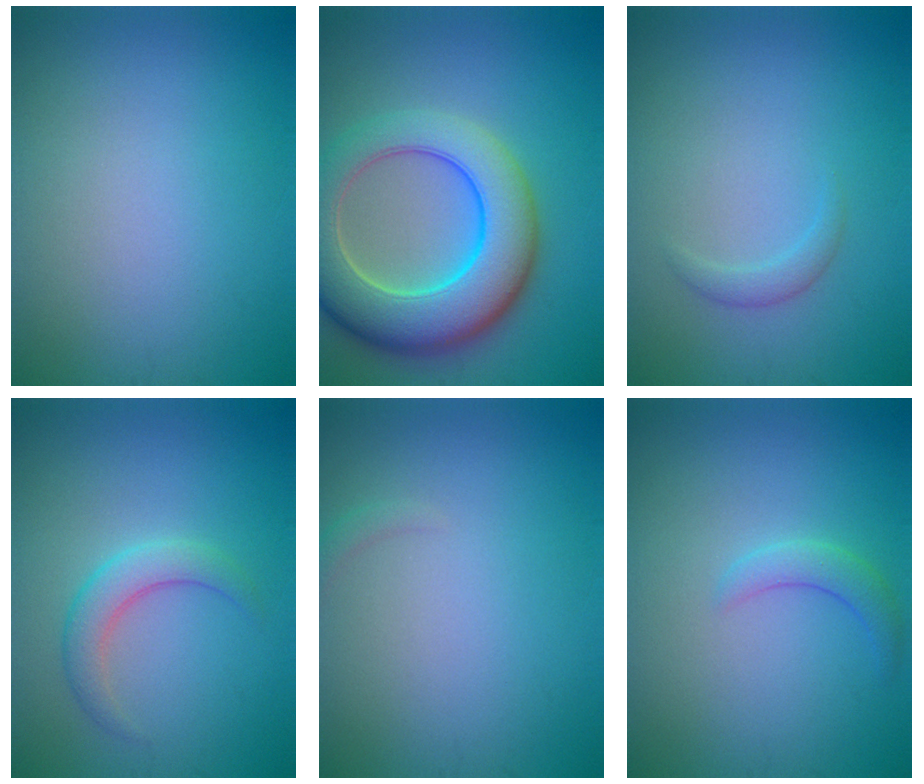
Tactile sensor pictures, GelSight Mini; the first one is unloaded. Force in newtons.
{"total": 10.2, "press": 10.2, "slide": 0.3}
{"total": 1.2, "press": 1.2, "slide": 0.1}
{"total": 2.7, "press": 2.7, "slide": 0.1}
{"total": 0.7, "press": 0.7, "slide": 0.2}
{"total": 1.9, "press": 1.9, "slide": 0.1}